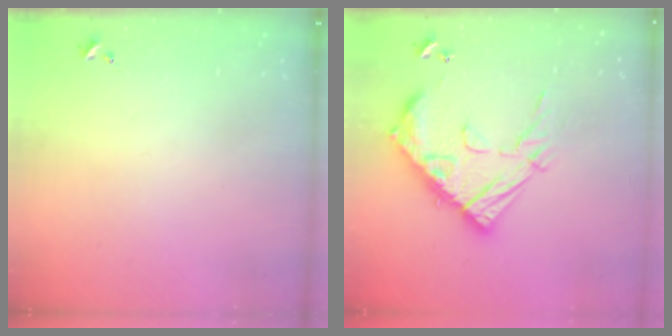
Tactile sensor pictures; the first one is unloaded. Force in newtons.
{"total": 19.3, "press": 19.2, "slide": 1.6}